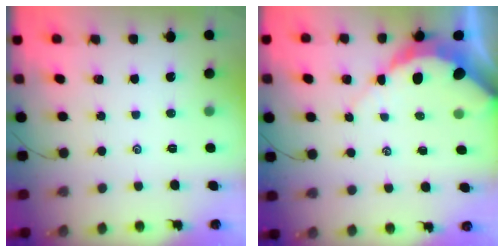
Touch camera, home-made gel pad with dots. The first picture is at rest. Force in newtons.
{"total": 7.0, "press": 7.0, "slide": 0.7}